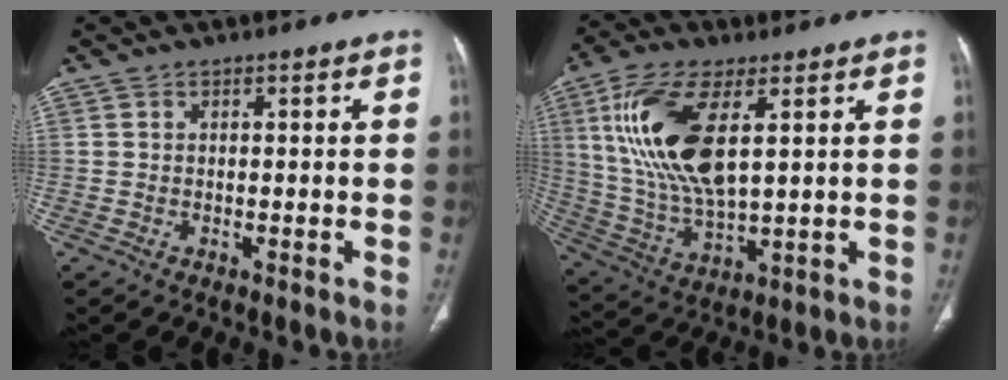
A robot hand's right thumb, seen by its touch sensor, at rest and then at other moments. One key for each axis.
{"total": 17.6, "fx": 5.1, "fy": 7.4, "fz": 15.1, "tx": -0.317, "ty": -0.019, "tz": 0.105}